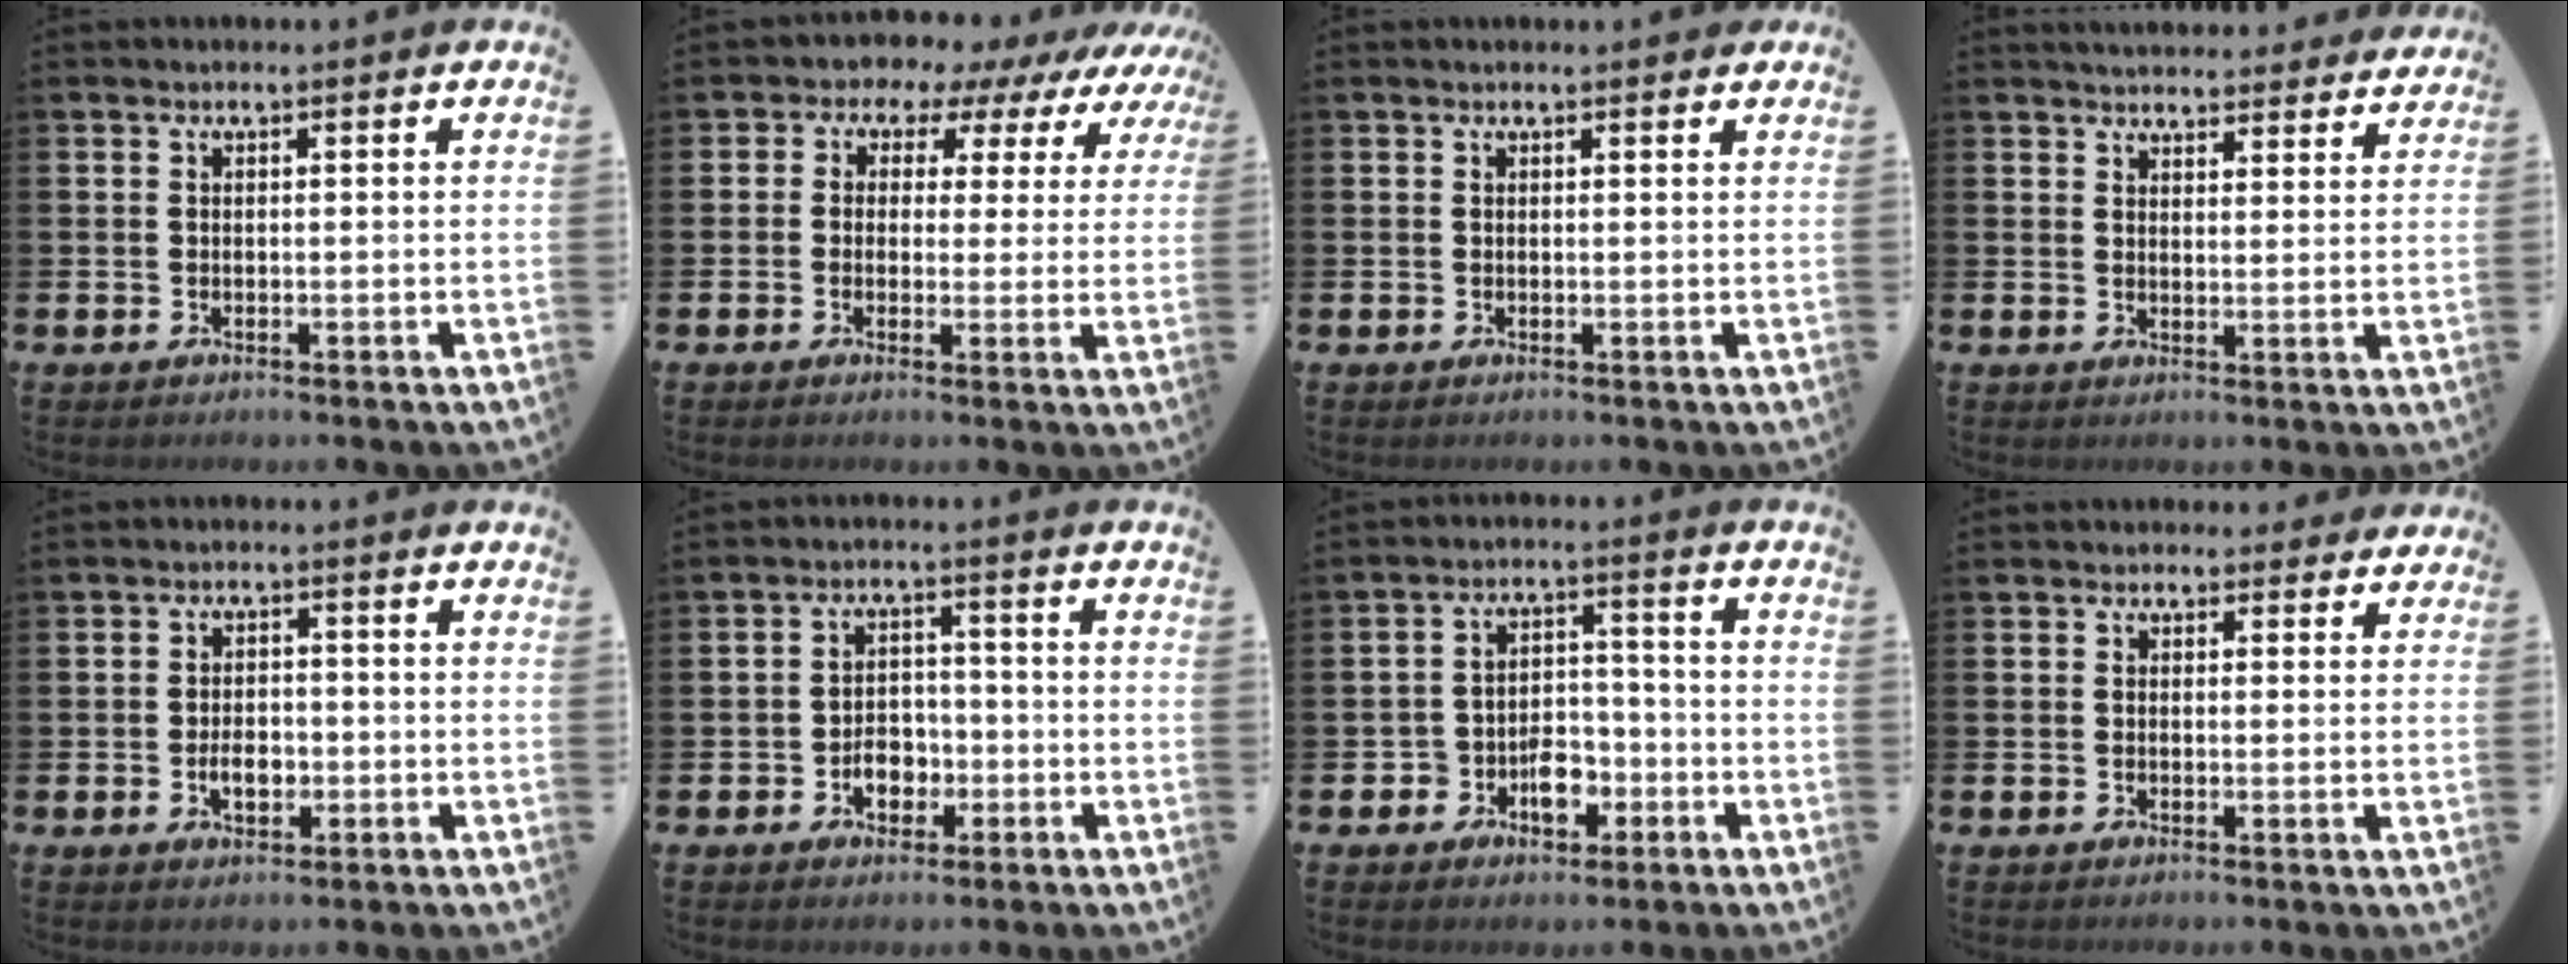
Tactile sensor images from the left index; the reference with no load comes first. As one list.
[{"total": 4.4, "force": [3.2, 2.9, 0.5], "torque": [-0.039, -0.032, 0.049]}, {"total": 0.7, "force": [0.6, 0.1, 0.3], "torque": [0.002, -0.001, 0.009]}, {"total": 4.4, "force": [4.3, 0.6, 0.2], "torque": [-0.005, -0.029, 0.077]}, {"total": 3.3, "force": [-0.8, 2.1, 2.4], "torque": [-0.030, -0.004, -0.019]}, {"total": 3.9, "force": [-1.5, 2.9, 2.2], "torque": [-0.029, 0.000, -0.035]}, {"total": 5.2, "force": [-2.5, 3.7, 2.7], "torque": [-0.042, 0.008, -0.050]}, {"total": 1.5, "force": [1.3, 0.8, 0.1], "torque": [0.011, 0.000, 0.020]}]